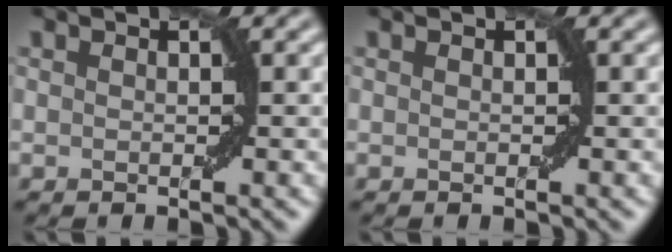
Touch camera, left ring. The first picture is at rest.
{"total": 0.0}